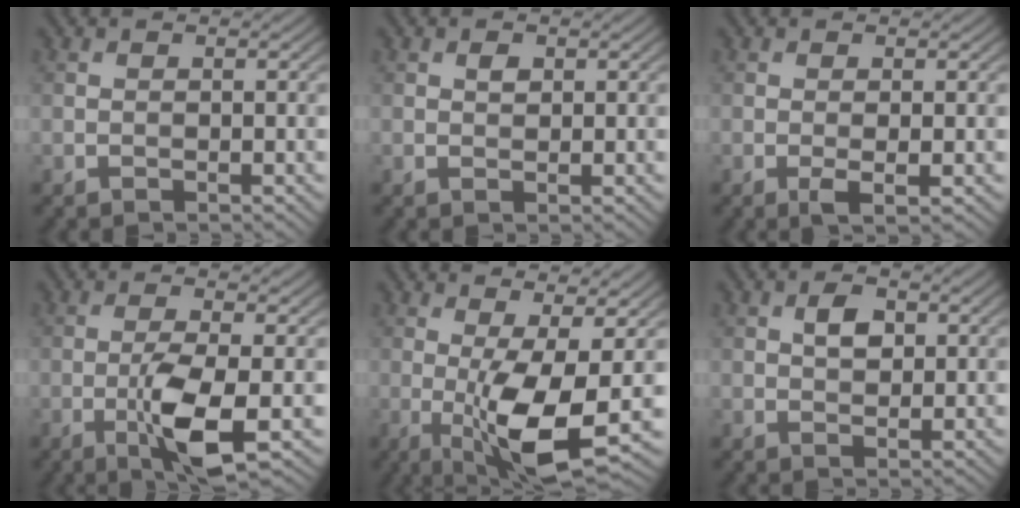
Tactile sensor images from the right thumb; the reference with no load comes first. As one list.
[{"total": 1.0, "force": [0.5, 0.6, 0.7], "torque": [-0.012, -0.002, 0.009]}, {"total": 1.7, "force": [-0.4, 0.2, 1.7], "torque": [-0.034, -0.002, -0.009]}, {"total": 6.5, "force": [-1.9, 1.4, 6.1], "torque": [-0.117, 0.003, -0.037]}, {"total": 9.1, "force": [-1.3, 2.3, 8.8], "torque": [-0.166, -0.007, -0.018]}, {"total": 2.7, "force": [0.8, 1.6, 2.0], "torque": [-0.039, 0.001, 0.012]}]